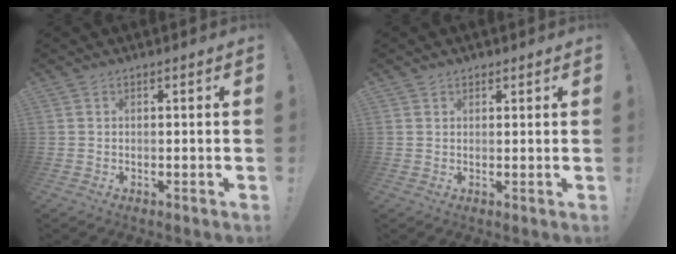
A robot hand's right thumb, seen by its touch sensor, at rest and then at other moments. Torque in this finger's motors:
{"motor_torque": [-0.01, -0.10, -0.26, 0.07, 0.04]}